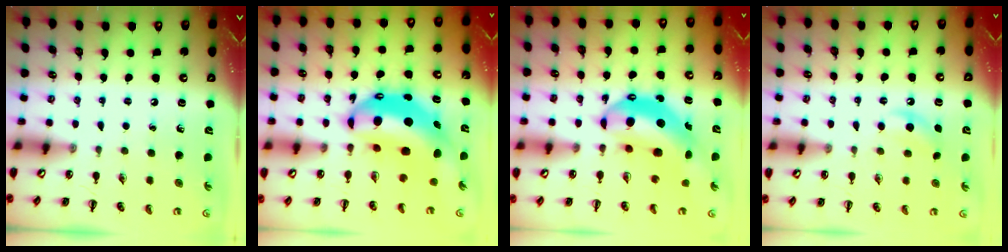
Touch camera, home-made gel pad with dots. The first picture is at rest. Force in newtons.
{"total": 12.1, "press": 11.6, "slide": 3.2}
{"total": 12.0, "press": 11.6, "slide": 3.0}
{"total": 5.4, "press": 5.3, "slide": 1.3}